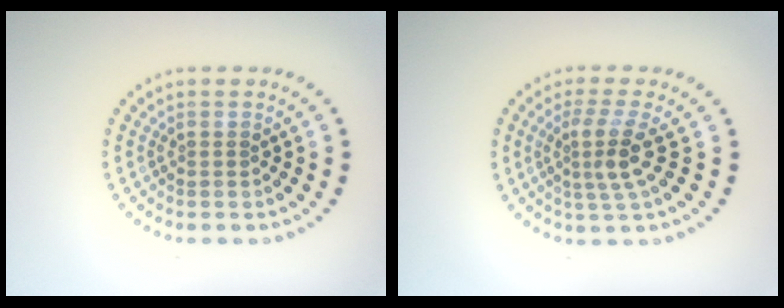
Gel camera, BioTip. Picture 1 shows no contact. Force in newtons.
{"total": 3.0, "press": 2.3, "slide": 2.0}